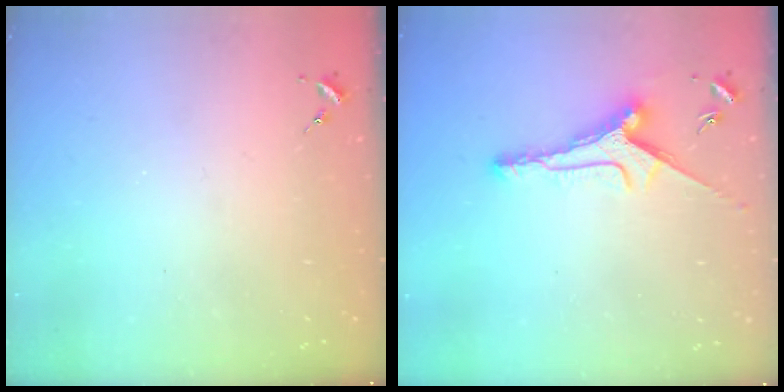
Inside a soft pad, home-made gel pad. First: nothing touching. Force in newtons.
{"total": 8.4, "press": 8.4, "slide": 0.4}